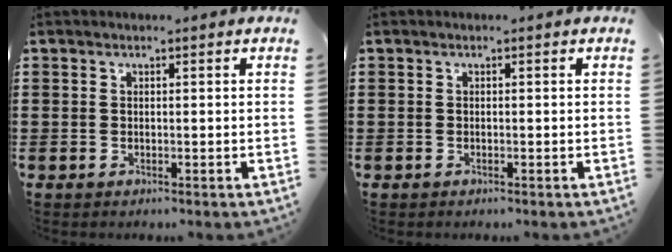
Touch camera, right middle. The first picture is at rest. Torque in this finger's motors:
{"motor_torque": [0.02, -0.13, -0.02, 0.02]}